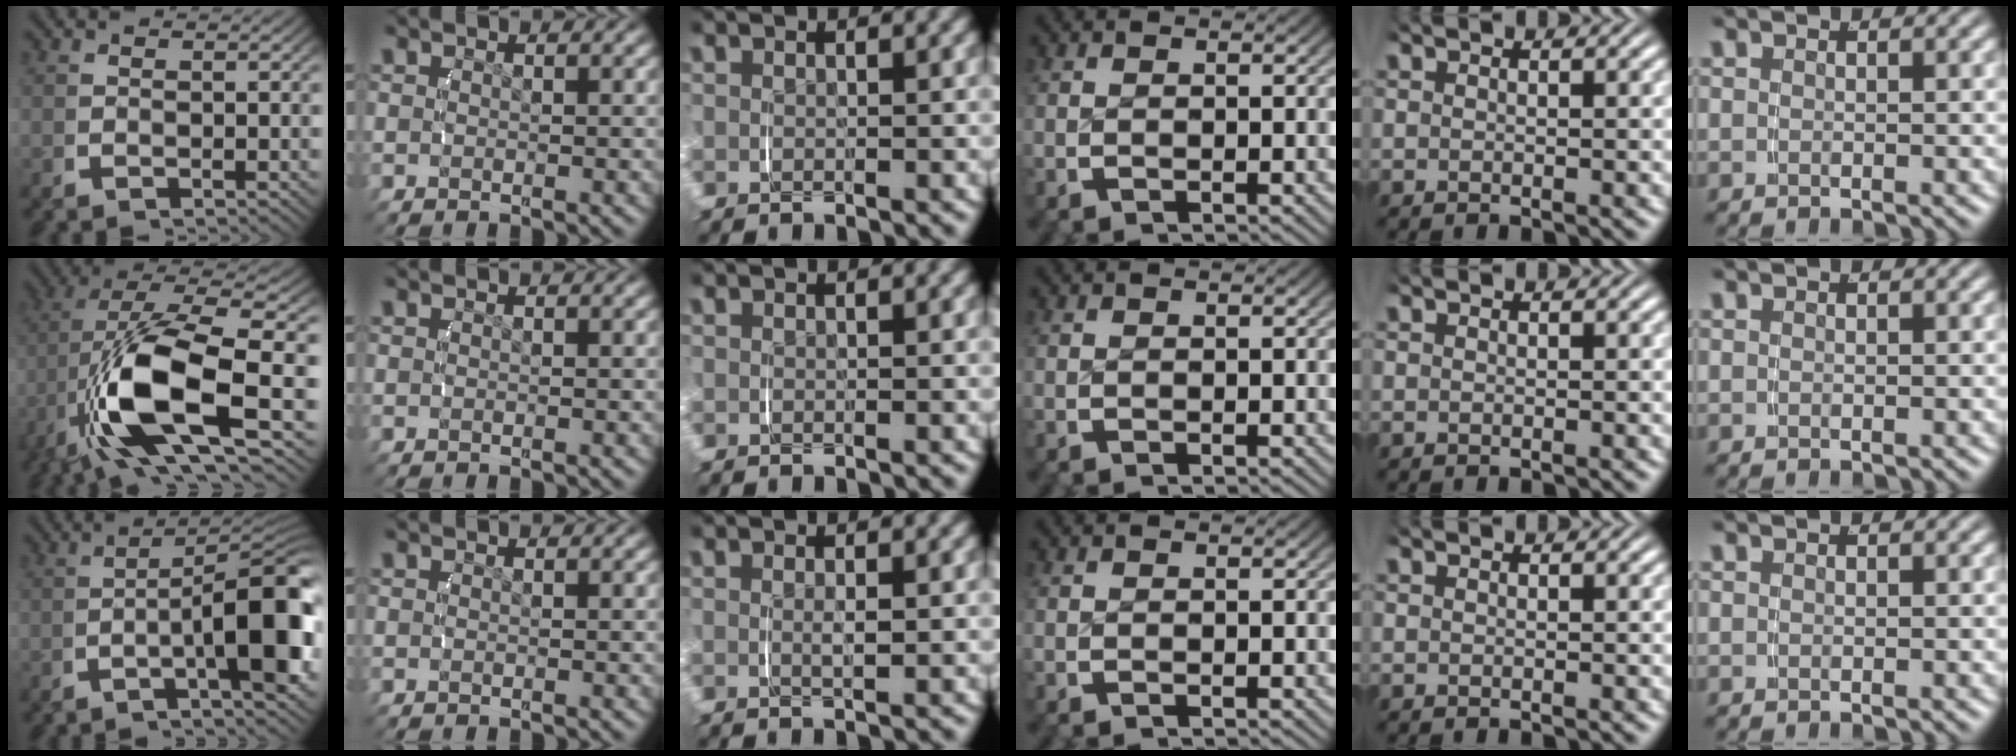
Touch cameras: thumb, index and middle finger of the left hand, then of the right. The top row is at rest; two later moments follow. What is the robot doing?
{"motion": "lift_and_place", "object": "camera"}